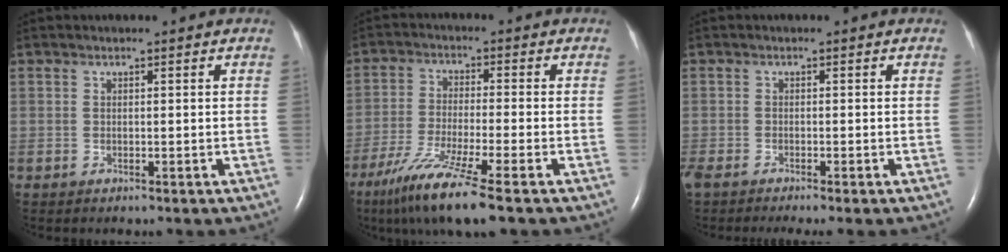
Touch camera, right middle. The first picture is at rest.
{"total": 10.9, "force": [-7.0, -0.3, 8.3], "torque": [-0.162, -0.038, -0.127]}
{"total": 5.3, "force": [-4.5, 0.2, 2.8], "torque": [-0.043, -0.010, -0.075]}